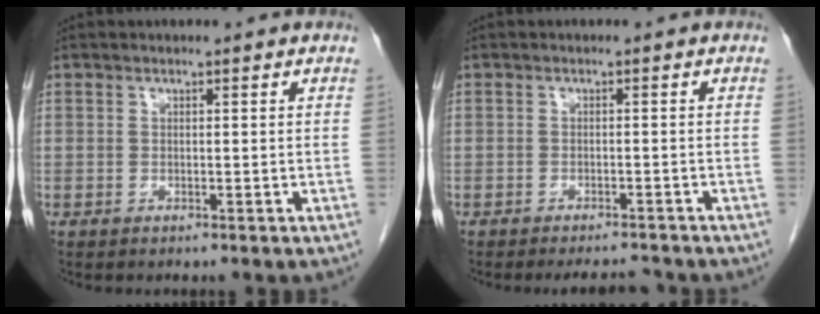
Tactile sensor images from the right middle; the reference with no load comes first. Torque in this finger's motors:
{"motor_torque": [0.02, -0.02, 0.01, 0.00]}